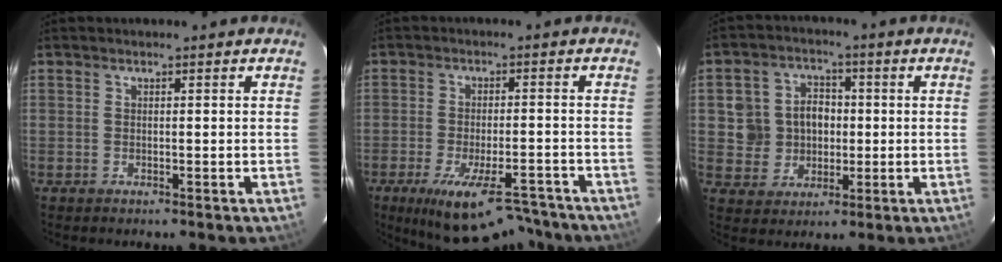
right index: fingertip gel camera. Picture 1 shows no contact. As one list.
[{"total": 15.1, "force": [-11.6, 4.7, 8.4], "torque": [-0.153, -0.030, -0.172]}, {"total": 8.8, "force": [0.2, 8.2, 3.3], "torque": [-0.083, 0.023, 0.011]}]